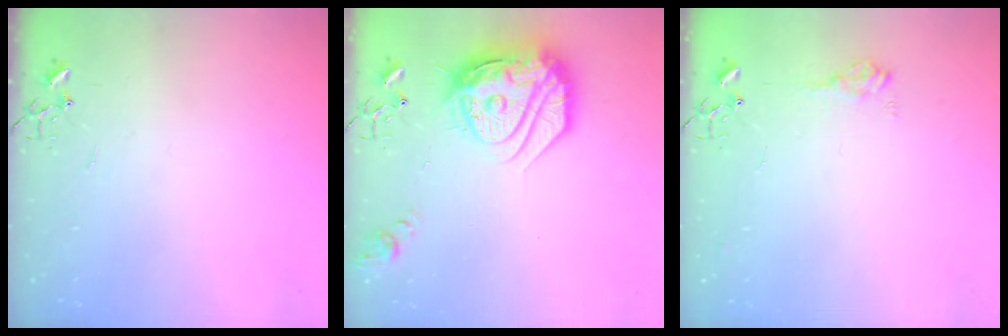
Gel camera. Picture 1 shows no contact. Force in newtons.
{"total": 23.9, "press": 23.8, "slide": 2.1}
{"total": 8.8, "press": 8.7, "slide": 1.0}